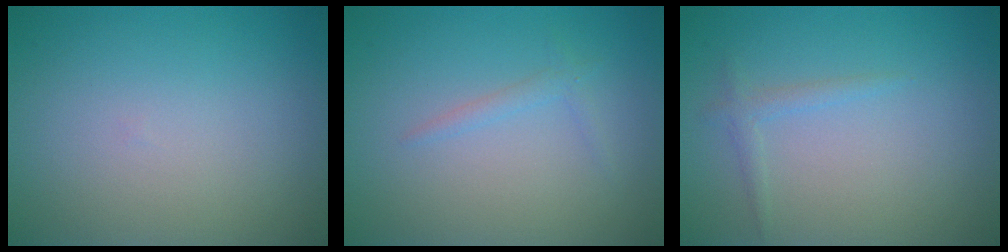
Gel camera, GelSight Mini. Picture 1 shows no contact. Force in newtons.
{"total": 0.9, "press": 0.9, "slide": 0.1}
{"total": 1.1, "press": 1.1, "slide": 0.1}